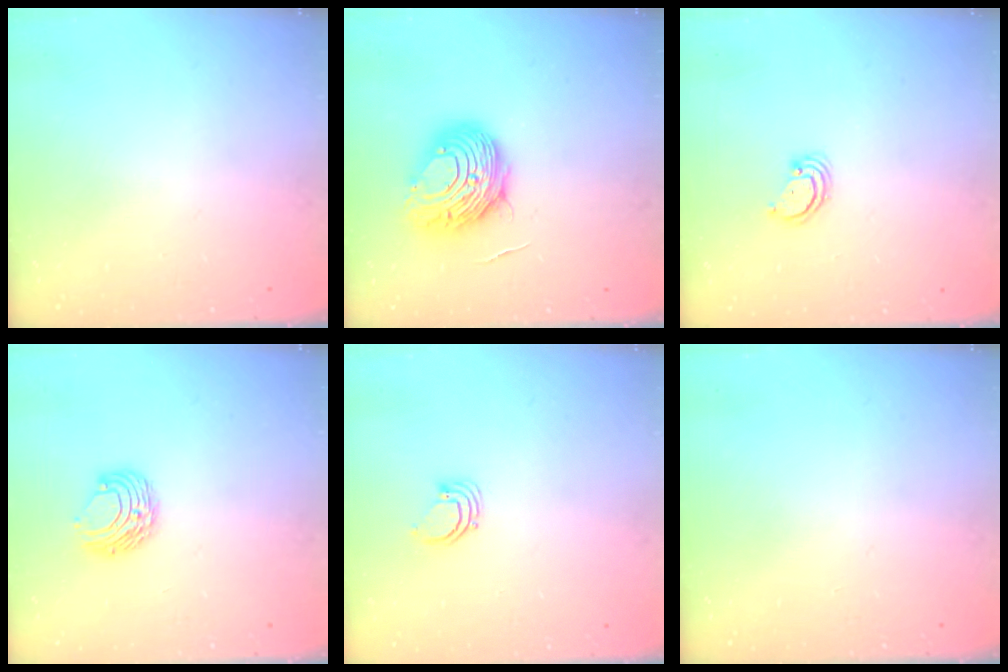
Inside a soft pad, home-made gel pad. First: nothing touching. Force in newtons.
{"total": 10.3, "press": 10.3, "slide": 0.7}
{"total": 2.6, "press": 2.6, "slide": 0.2}
{"total": 7.7, "press": 7.7, "slide": 0.3}
{"total": 2.5, "press": 2.5, "slide": 0.1}
{"total": 0.0}